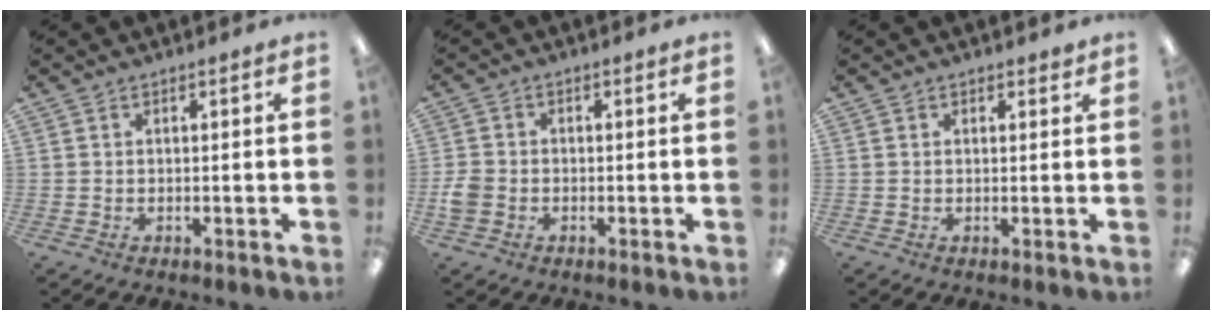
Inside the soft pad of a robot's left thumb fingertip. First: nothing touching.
{"total": 3.8, "force": [-1.2, 3.1, 1.9], "torque": [-0.035, 0.008, -0.022]}
{"total": 0.9, "force": [0.7, 0.5, 0.1], "torque": [0.005, -0.003, 0.011]}